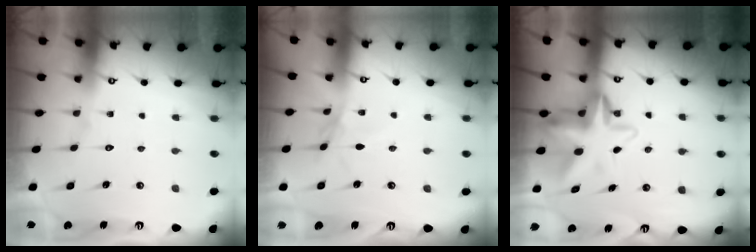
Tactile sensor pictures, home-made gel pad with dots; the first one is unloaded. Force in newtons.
{"total": 1.7, "press": 1.7, "slide": 0.4}
{"total": 8.8, "press": 8.6, "slide": 1.5}